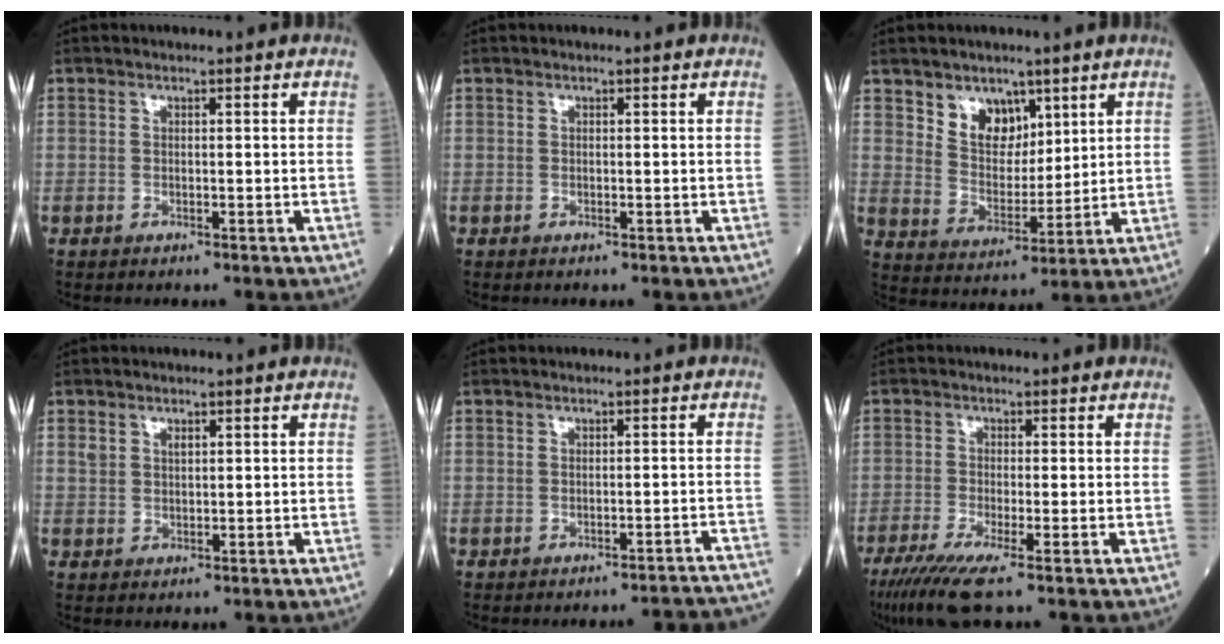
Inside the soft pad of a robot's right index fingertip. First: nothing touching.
{"total": 0.0}
{"total": 7.0, "force": [4.4, 4.6, 3.0], "torque": [-0.052, -0.001, 0.088]}
{"total": 1.8, "force": [1.0, 1.2, 1.0], "torque": [-0.022, 0.007, 0.021]}
{"total": 9.3, "force": [-9.2, -0.6, 1.0], "torque": [0.010, -0.002, -0.098]}
{"total": 6.7, "force": [-4.3, 0.1, 5.1], "torque": [-0.092, -0.020, -0.080]}